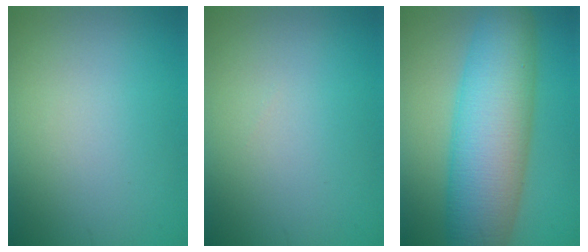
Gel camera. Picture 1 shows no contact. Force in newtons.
{"total": 0.0}
{"total": 10.7, "press": 10.7, "slide": 0.4}